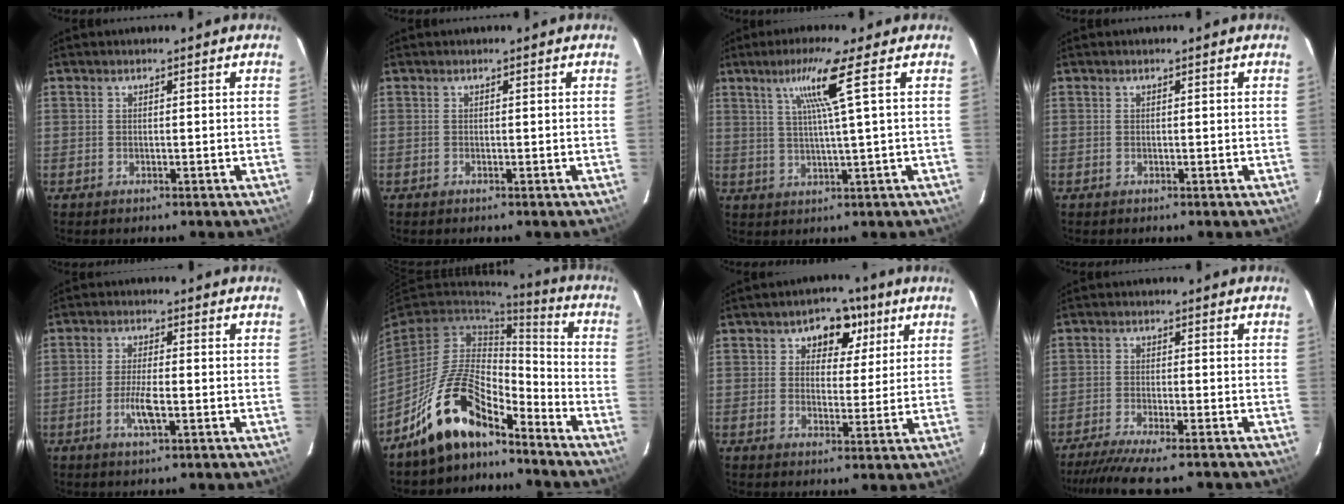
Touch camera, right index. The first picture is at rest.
{"total": 0.0}
{"total": 7.3, "force": [3.0, -1.8, 6.4], "torque": [-0.108, 0.006, 0.058]}
{"total": 0.0}
{"total": 4.9, "force": [-1.7, 1.1, 4.5], "torque": [-0.091, -0.003, -0.033]}
{"total": 14.1, "force": [-10.4, 5.8, 7.6], "torque": [-0.160, 0.024, -0.189]}
{"total": 7.1, "force": [3.2, 5.4, 3.4], "torque": [-0.044, 0.011, 0.042]}
{"total": 10.6, "force": [-9.3, 0.6, 5.1], "torque": [-0.115, -0.029, -0.152]}